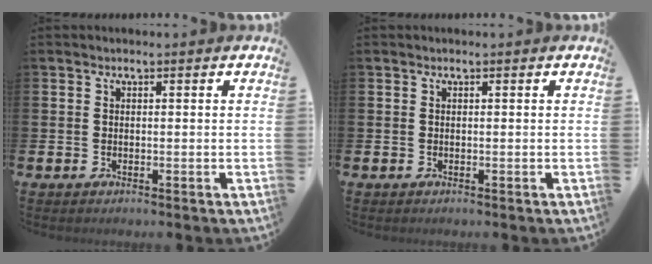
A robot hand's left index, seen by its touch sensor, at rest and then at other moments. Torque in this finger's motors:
{"motor_torque": [0.00, 0.00, 0.00, 0.00]}